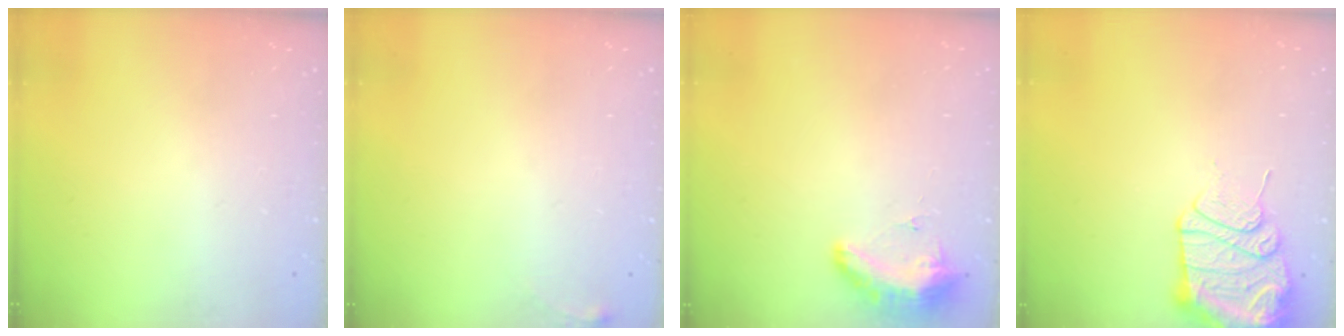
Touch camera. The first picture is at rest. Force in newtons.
{"total": 4.9, "press": 4.5, "slide": 1.7}
{"total": 8.6, "press": 8.5, "slide": 1.2}
{"total": 13.8, "press": 13.5, "slide": 2.9}